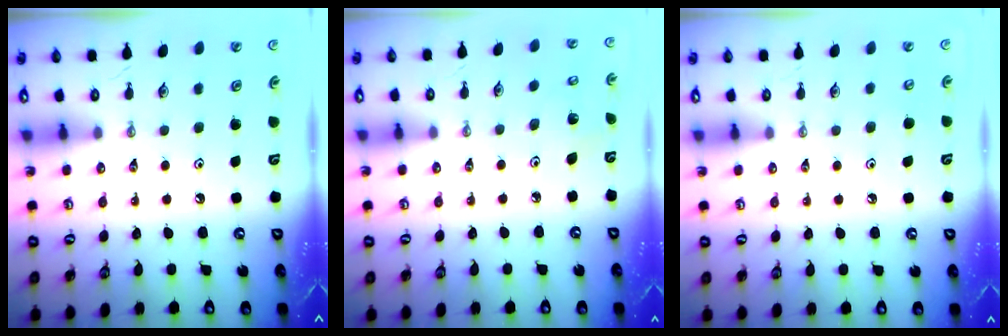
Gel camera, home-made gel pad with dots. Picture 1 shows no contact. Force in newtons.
{"total": 4.2, "press": 4.2, "slide": 0.2}
{"total": 3.9, "press": 3.9, "slide": 0.3}